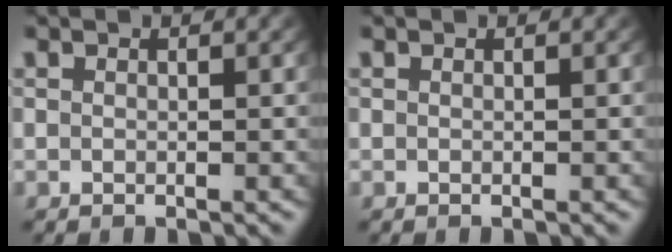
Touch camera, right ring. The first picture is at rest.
{"total": 0.0}